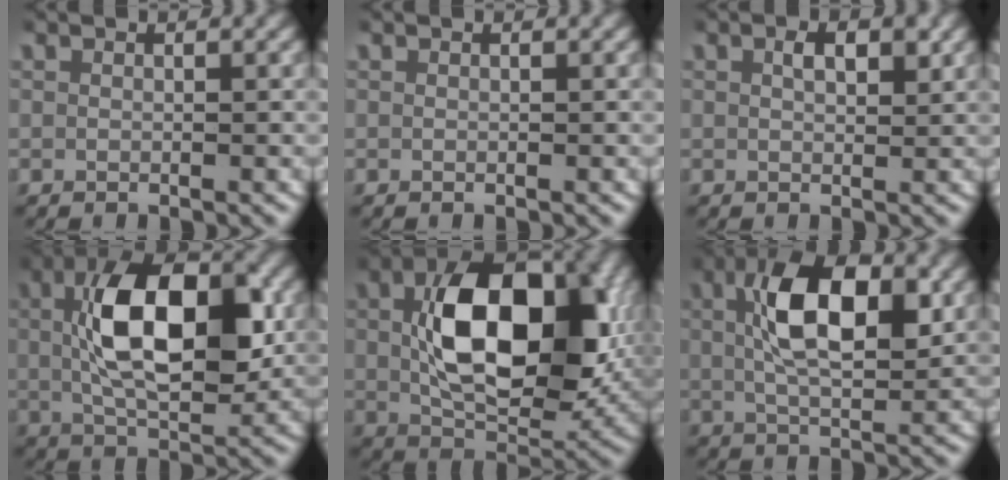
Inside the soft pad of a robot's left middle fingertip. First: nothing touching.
{"total": 0.0}
{"total": 1.8, "force": [0.8, 0.9, 1.4], "torque": [-0.020, 0.001, 0.011]}
{"total": 11.2, "force": [1.2, 5.7, 9.6], "torque": [-0.173, -0.005, 0.020]}
{"total": 14.9, "force": [1.0, 8.6, 12.1], "torque": [-0.214, -0.015, 0.023]}
{"total": 8.3, "force": [1.7, 4.0, 7.1], "torque": [-0.128, -0.001, 0.025]}